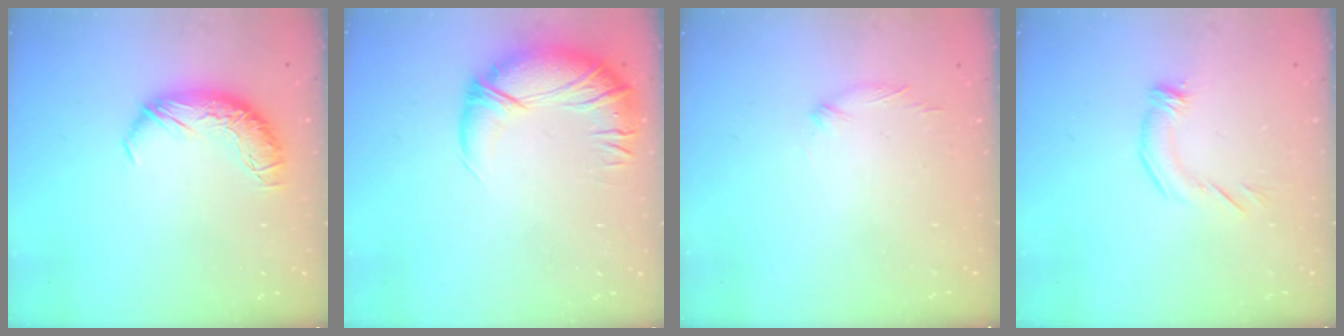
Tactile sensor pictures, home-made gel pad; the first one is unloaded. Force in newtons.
{"total": 2.9, "press": 0.2, "slide": 2.9}
{"total": 7.5, "press": 7.4, "slide": 0.7}
{"total": 2.8, "press": 2.7, "slide": 0.8}